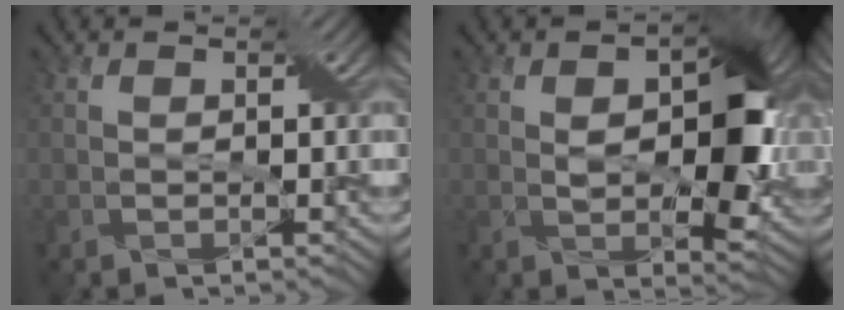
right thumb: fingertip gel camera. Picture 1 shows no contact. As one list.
[{"total": 9.1, "force": [0.9, 4.9, 7.6], "torque": [-0.115, -0.002, 0.016]}]